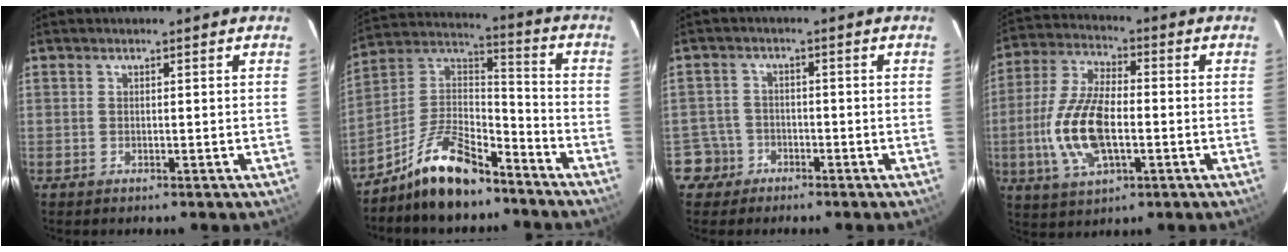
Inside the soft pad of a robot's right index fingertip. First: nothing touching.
{"total": 14.6, "force": [-10.4, 5.5, 8.6], "torque": [-0.181, 0.031, -0.189]}
{"total": 4.4, "force": [-2.3, 3.7, -0.4], "torque": [0.005, 0.024, -0.044]}
{"total": 14.4, "force": [-2.8, 6.6, 12.4], "torque": [-0.268, 0.000, -0.052]}